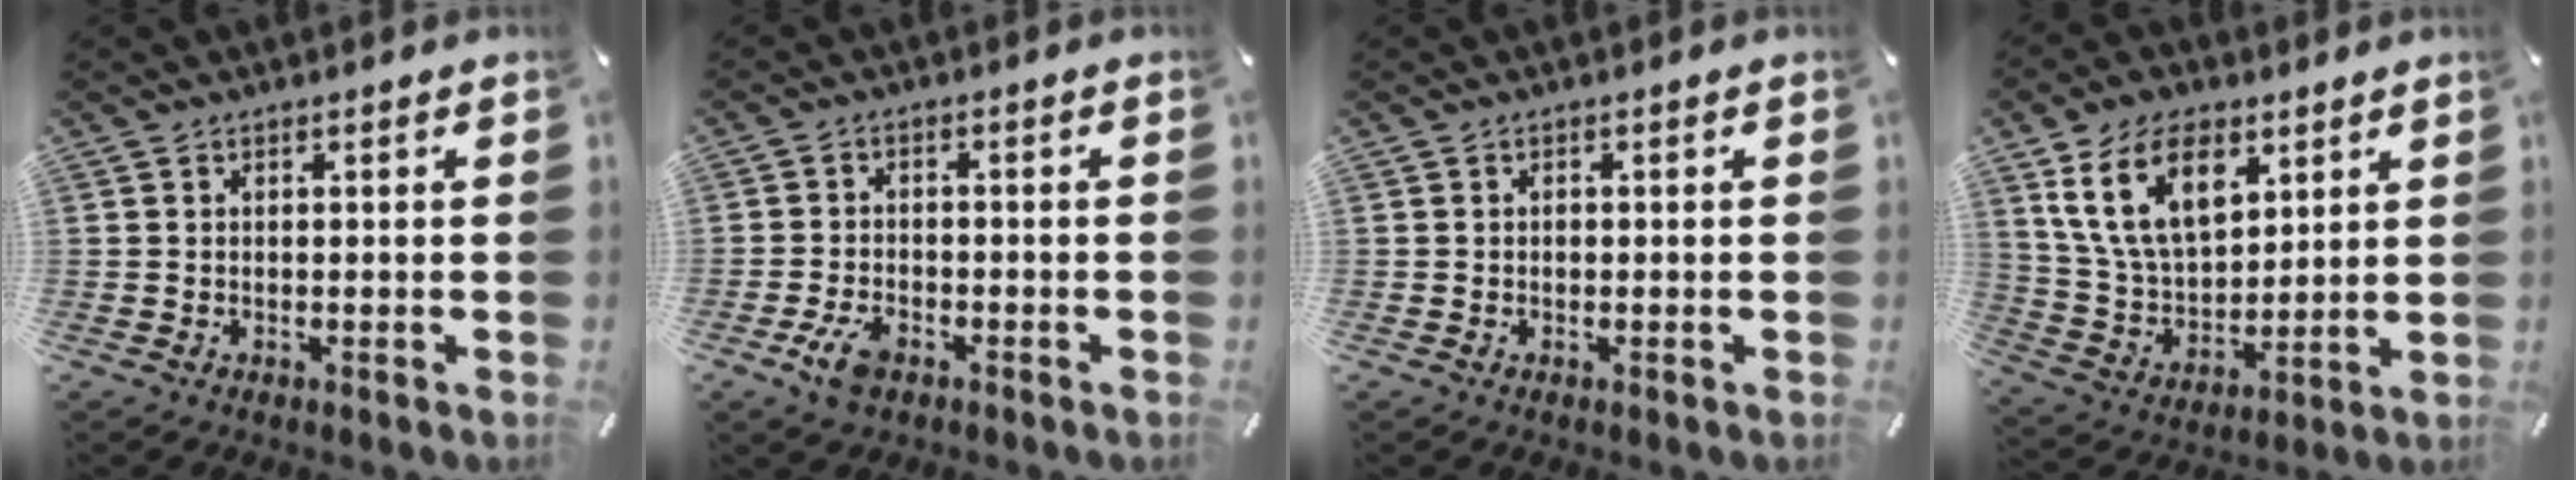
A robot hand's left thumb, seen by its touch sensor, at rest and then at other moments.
{"total": 5.2, "force": [-2.9, 2.8, 3.3], "torque": [-0.084, 0.006, -0.059]}
{"total": 0.6, "force": [-0.1, 0.5, 0.4], "torque": [-0.008, 0.002, -0.002]}
{"total": 16.0, "force": [8.4, 9.8, 9.5], "torque": [-0.201, -0.019, 0.152]}